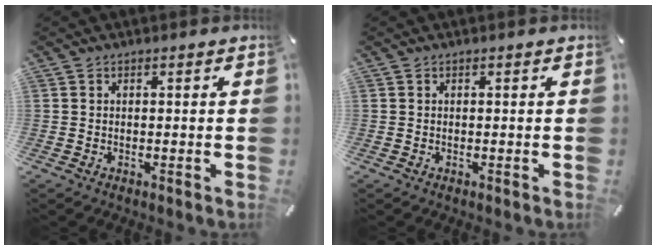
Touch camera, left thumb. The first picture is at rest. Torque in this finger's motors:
{"motor_torque": [-0.11, -0.09, 0.00, 0.05, 0.00]}